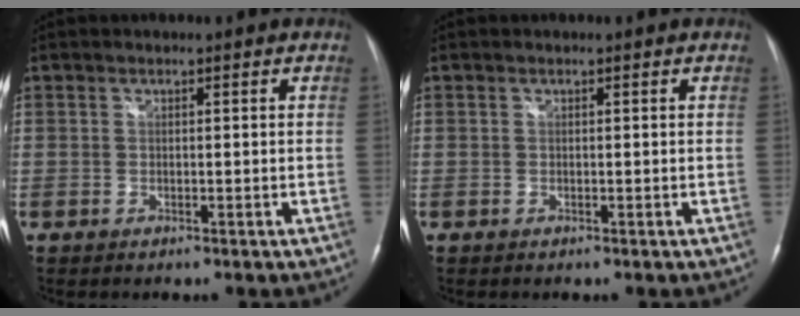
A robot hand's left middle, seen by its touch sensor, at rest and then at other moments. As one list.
[{"total": 0.0}]